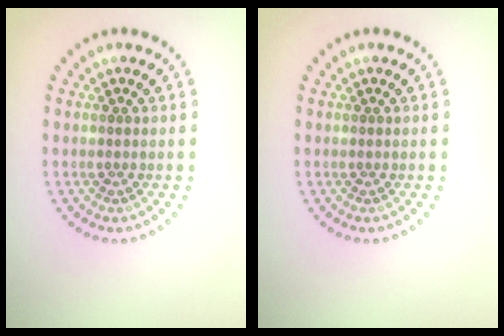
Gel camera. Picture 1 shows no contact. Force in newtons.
{"total": 0.0}